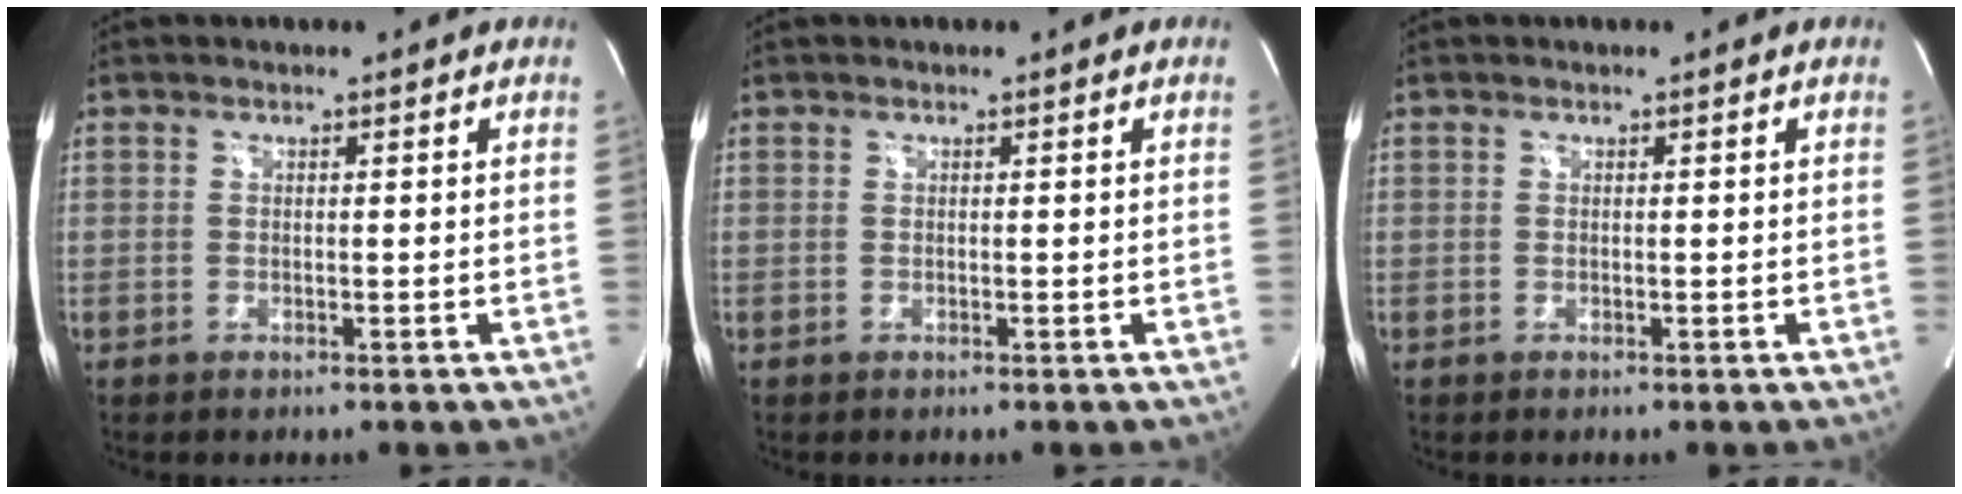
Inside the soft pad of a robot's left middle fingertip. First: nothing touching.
{"total": 0.0}
{"total": 0.0}